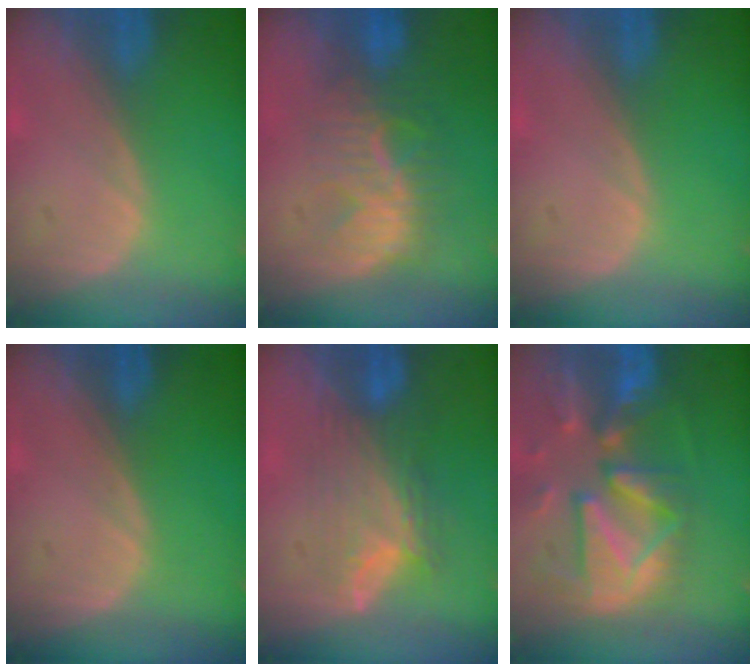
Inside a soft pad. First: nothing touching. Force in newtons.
{"total": 8.4, "press": 7.9, "slide": 2.6}
{"total": 0.0}
{"total": 0.0}
{"total": 7.1, "press": 6.9, "slide": 1.6}
{"total": 12.8, "press": 11.1, "slide": 6.3}